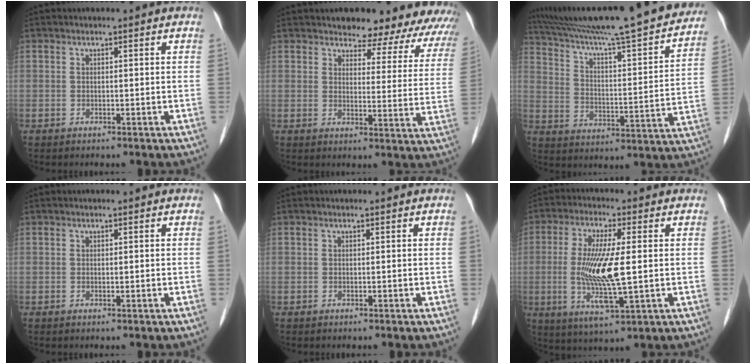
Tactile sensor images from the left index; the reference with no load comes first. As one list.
[{"total": 17.6, "force": [16.4, 4.8, 4.0], "torque": [-0.007, -0.056, 0.159]}, {"total": 28.7, "force": [24.8, 2.2, 14.2], "torque": [-0.229, -0.030, 0.344]}, {"total": 0.0}, {"total": 0.0}, {"total": 10.9, "force": [-0.4, 1.7, 10.7], "torque": [-0.222, -0.014, -0.007]}]